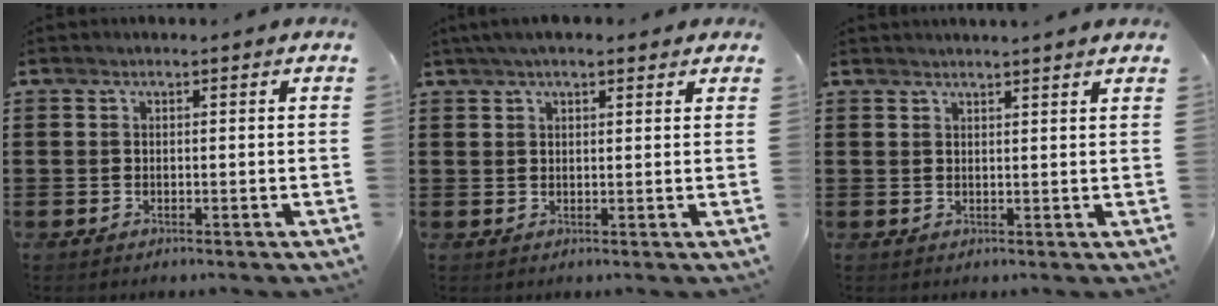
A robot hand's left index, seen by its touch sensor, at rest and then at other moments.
{"total": 3.5, "force": [2.6, 0.9, 2.1], "torque": [-0.047, 0.009, 0.048]}
{"total": 1.6, "force": [1.5, -0.4, 0.2], "torque": [-0.005, 0.000, 0.029]}